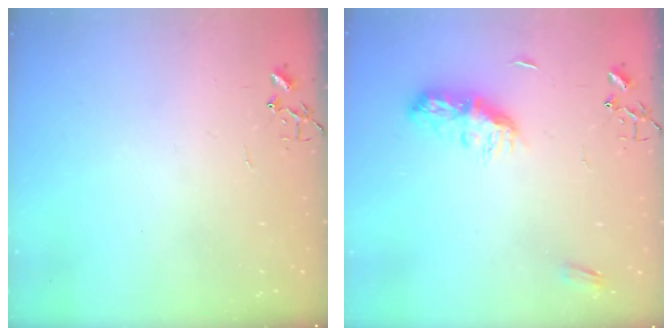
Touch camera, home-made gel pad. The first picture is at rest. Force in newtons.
{"total": 9.3, "press": 9.3, "slide": 0.4}